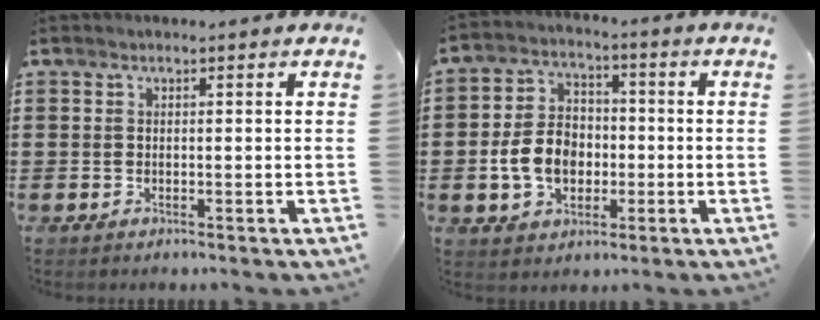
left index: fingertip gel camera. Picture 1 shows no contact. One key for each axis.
{"total": 8.0, "fx": -1.6, "fy": 6.1, "fz": 4.9, "tx": -0.115, "ty": 0.007, "tz": -0.036}